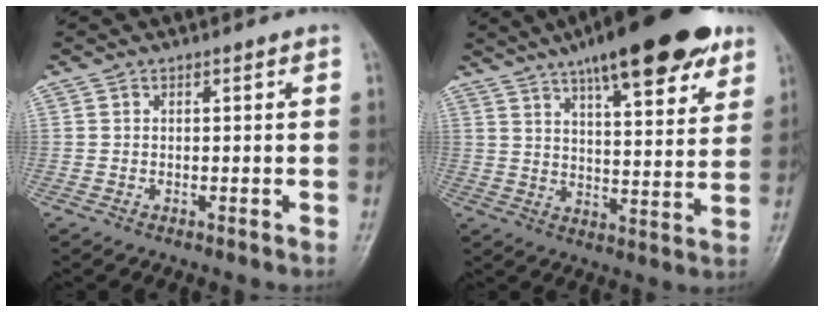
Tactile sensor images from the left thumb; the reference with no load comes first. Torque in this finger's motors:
{"motor_torque": [2.75, 1.08, 1.82, -0.95, 0.16]}